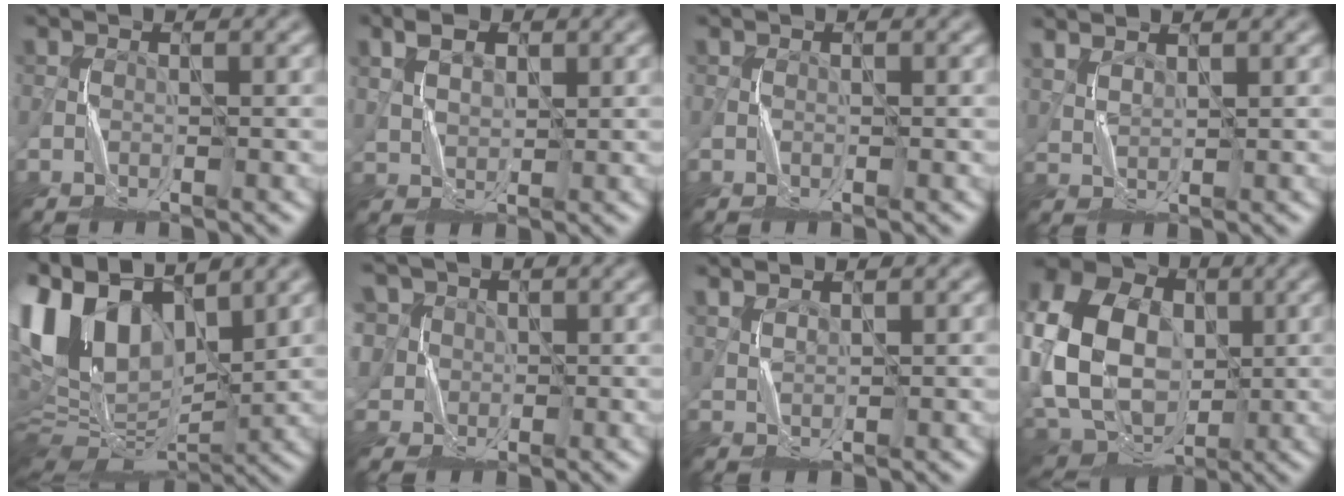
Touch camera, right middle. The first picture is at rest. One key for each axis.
{"total": 3.2, "fx": 1.5, "fy": 2.0, "fz": 2.1, "tx": -0.043, "ty": 0.003, "tz": 0.030}
{"total": 0.0}
{"total": 2.7, "fx": 2.2, "fy": 0.8, "fz": 1.4, "tx": -0.029, "ty": 0.008, "tz": 0.033}
{"total": 16.1, "fx": 5.8, "fy": 8.9, "fz": 12.0, "tx": -0.264, "ty": 0.028, "tz": 0.094}
{"total": 5.4, "fx": 2.1, "fy": 4.7, "fz": 1.5, "tx": -0.039, "ty": 0.013, "tz": 0.035}
{"total": 2.4, "fx": 1.9, "fy": 0.7, "fz": 1.2, "tx": -0.026, "ty": 0.008, "tz": 0.027}
{"total": 17.1, "fx": 0.8, "fy": 13.3, "fz": 10.8, "tx": -0.252, "ty": 0.023, "tz": 0.001}